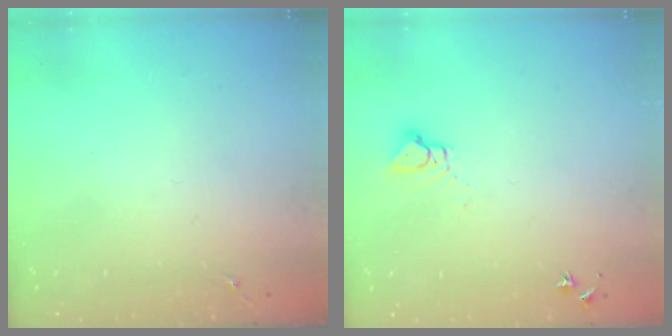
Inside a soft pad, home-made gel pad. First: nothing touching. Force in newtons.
{"total": 4.4, "press": 4.3, "slide": 0.4}